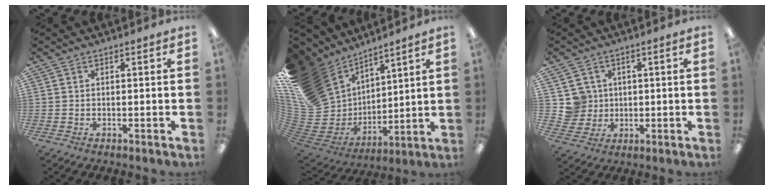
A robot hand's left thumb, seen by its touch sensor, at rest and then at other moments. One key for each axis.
{"total": 22.2, "fx": 10.4, "fy": 16.4, "fz": 10.8, "tx": -0.238, "ty": -0.074, "tz": 0.220}
{"total": 5.8, "fx": 1.7, "fy": 5.5, "fz": 0.2, "tx": -0.013, "ty": 0.005, "tz": 0.036}